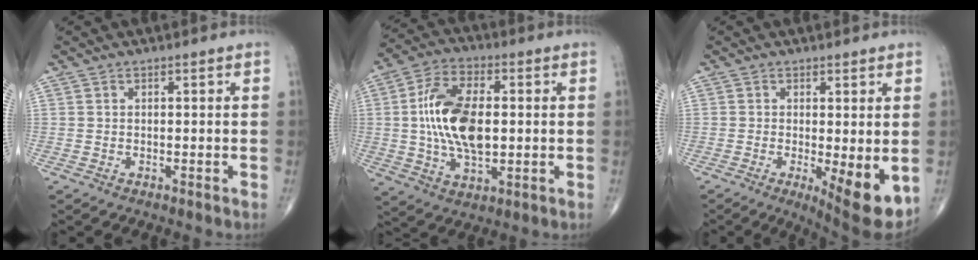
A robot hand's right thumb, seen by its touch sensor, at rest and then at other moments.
{"total": 15.4, "force": [0.6, 8.0, 13.1], "torque": [-0.245, 0.007, 0.011]}
{"total": 9.0, "force": [-1.7, 2.7, 8.4], "torque": [-0.116, -0.024, -0.019]}